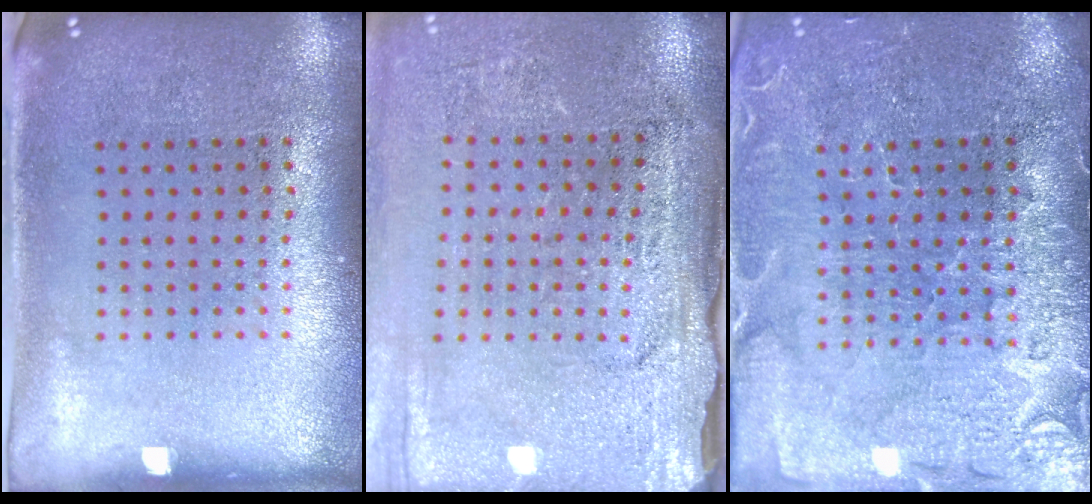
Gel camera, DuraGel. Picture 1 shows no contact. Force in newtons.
{"total": 3.4, "press": 3.1, "slide": 1.3}
{"total": 3.6, "press": 3.4, "slide": 1.2}